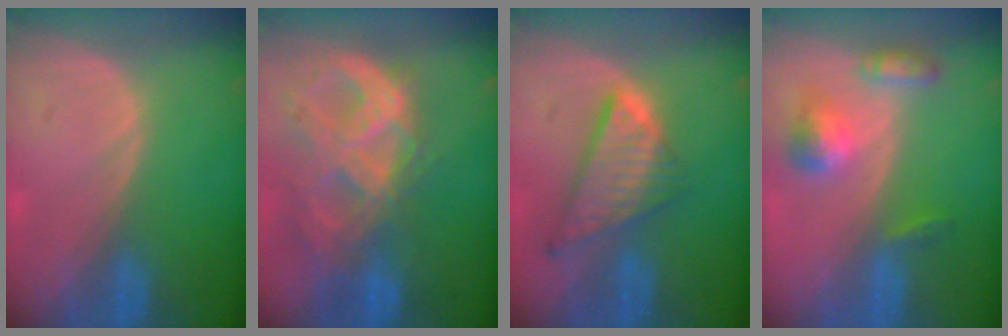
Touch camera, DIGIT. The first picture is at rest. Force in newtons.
{"total": 11.1, "press": 9.4, "slide": 5.9}
{"total": 8.6, "press": 7.3, "slide": 4.5}
{"total": 5.7, "press": 5.2, "slide": 2.4}